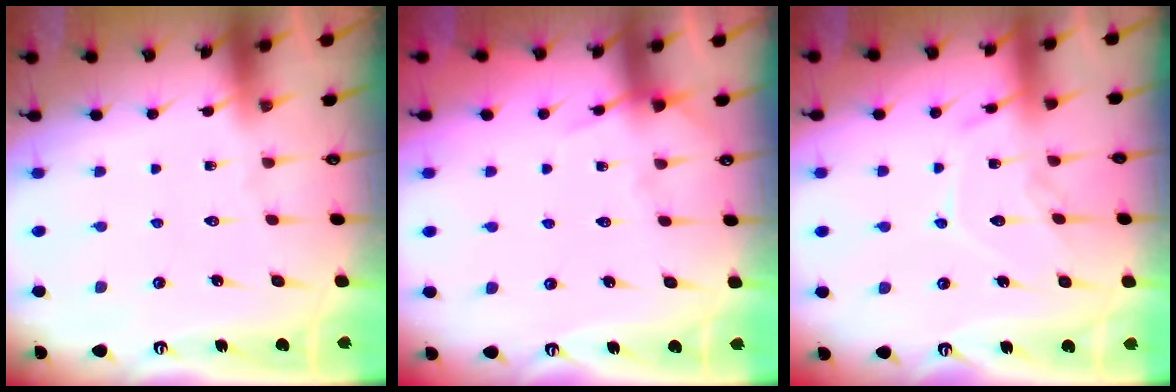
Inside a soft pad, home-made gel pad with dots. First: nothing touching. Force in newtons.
{"total": 5.0, "press": 5.0, "slide": 0.7}
{"total": 11.4, "press": 11.4, "slide": 0.4}